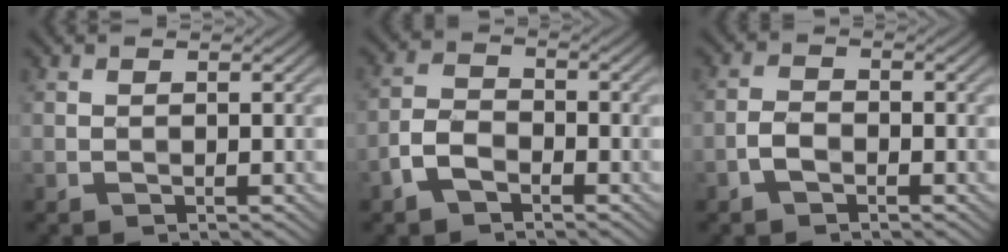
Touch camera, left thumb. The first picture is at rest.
{"total": 3.9, "force": [-2.5, 2.1, 2.2], "torque": [-0.046, 0.003, -0.060]}
{"total": 2.2, "force": [-1.3, 1.1, 1.4], "torque": [-0.026, 0.005, -0.031]}